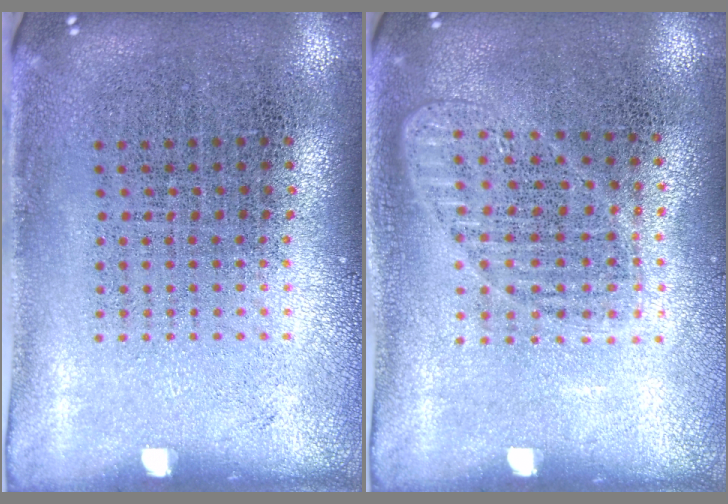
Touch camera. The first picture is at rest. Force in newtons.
{"total": 1.2, "press": 1.1, "slide": 0.3}